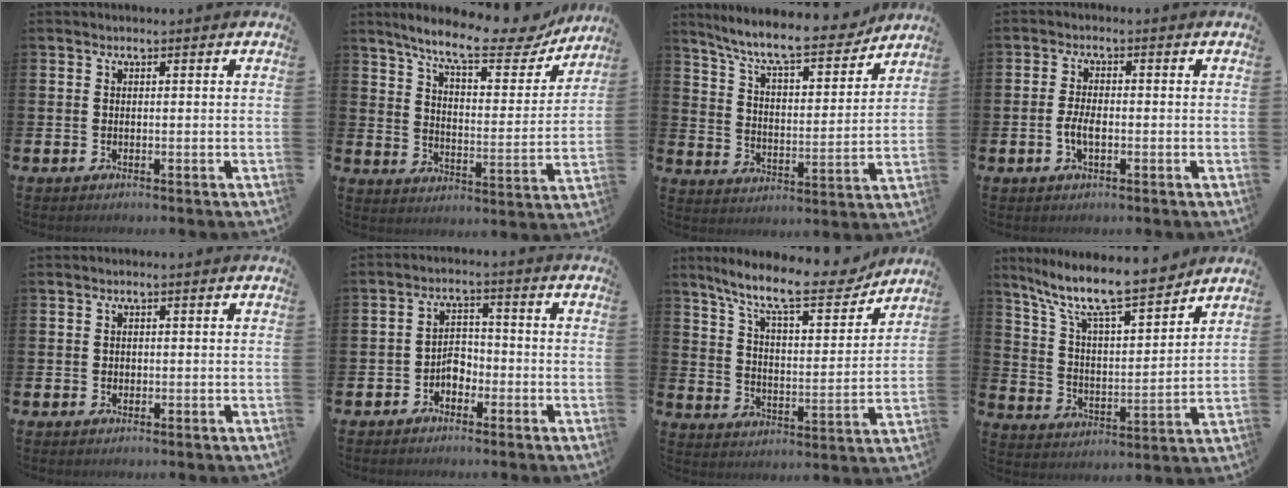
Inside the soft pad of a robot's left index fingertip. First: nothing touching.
{"total": 10.8, "force": [9.3, 2.2, 5.0], "torque": [-0.114, -0.058, 0.154]}
{"total": 9.9, "force": [8.9, 1.6, 4.1], "torque": [-0.112, -0.059, 0.150]}
{"total": 2.8, "force": [-0.7, 1.3, 2.4], "torque": [-0.044, 0.003, -0.014]}
{"total": 0.6, "force": [0.2, 0.6, 0.1], "torque": [0.006, 0.002, 0.001]}
{"total": 2.9, "force": [-1.9, 1.8, 1.0], "torque": [-0.022, 0.009, -0.043]}
{"total": 11.6, "force": [9.7, 2.5, 5.8], "torque": [-0.138, -0.057, 0.162]}
{"total": 10.7, "force": [9.3, 1.5, 5.0], "torque": [-0.129, -0.060, 0.157]}